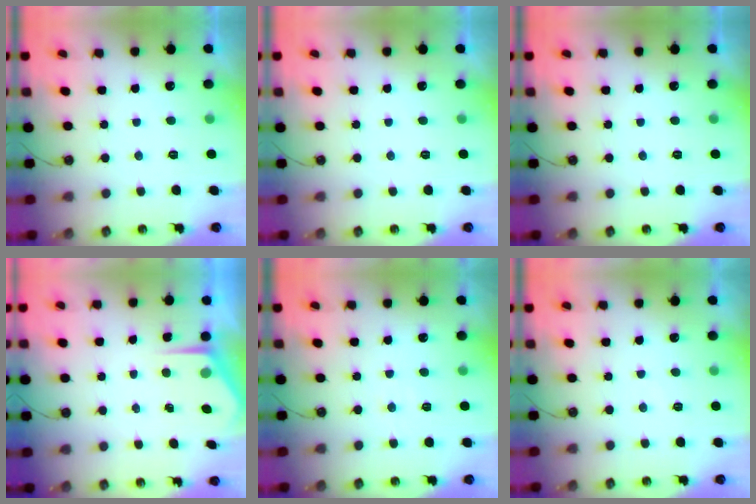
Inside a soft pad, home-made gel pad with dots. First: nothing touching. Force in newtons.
{"total": 0.0}
{"total": 0.0}
{"total": 3.4, "press": 3.4, "slide": 0.5}
{"total": 3.8, "press": 3.7, "slide": 0.5}
{"total": 2.6, "press": 2.6, "slide": 0.4}